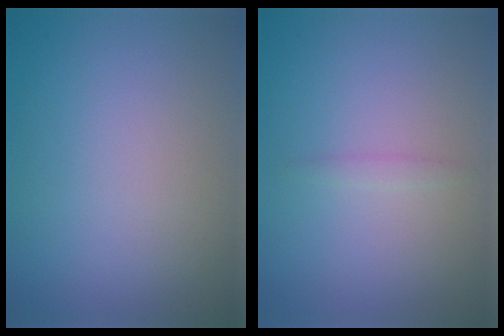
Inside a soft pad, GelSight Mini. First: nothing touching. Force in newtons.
{"total": 0.7, "press": 0.7, "slide": 0.1}